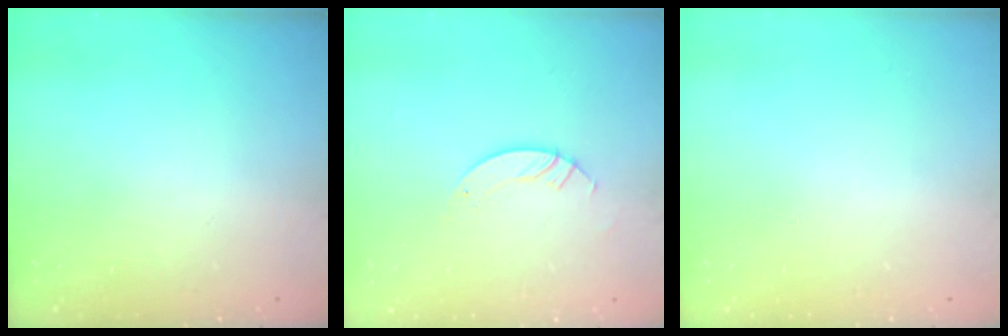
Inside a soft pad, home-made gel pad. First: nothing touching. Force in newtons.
{"total": 3.3, "press": 3.3, "slide": 0.2}
{"total": 0.0}